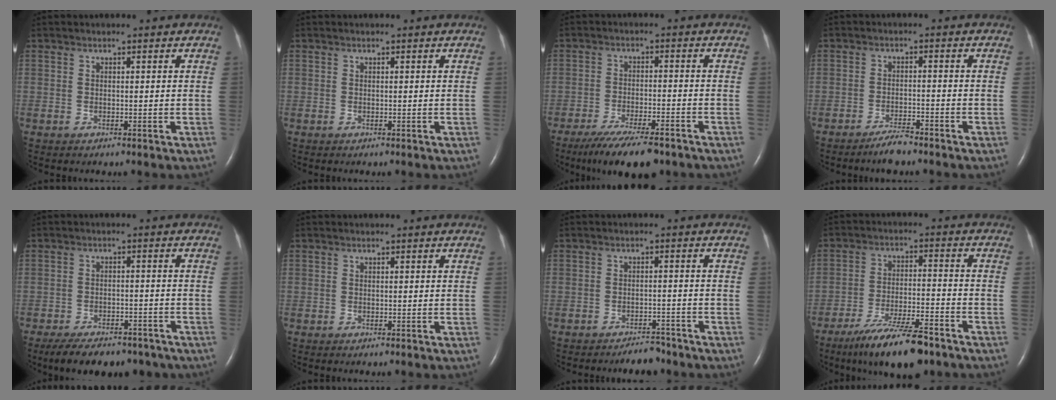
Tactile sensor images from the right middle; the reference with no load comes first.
{"total": 0.0}
{"total": 11.1, "force": [-8.6, 1.8, 6.9], "torque": [-0.114, -0.023, -0.137]}
{"total": 3.5, "force": [-3.0, 0.4, 1.7], "torque": [-0.038, -0.005, -0.055]}
{"total": 12.1, "force": [-9.5, 5.3, 5.5], "torque": [-0.086, 0.002, -0.131]}
{"total": 0.0}
{"total": 3.6, "force": [-3.3, 1.1, 1.0], "torque": [-0.015, 0.001, -0.048]}
{"total": 12.3, "force": [-9.1, 1.7, 8.0], "torque": [-0.143, -0.023, -0.157]}